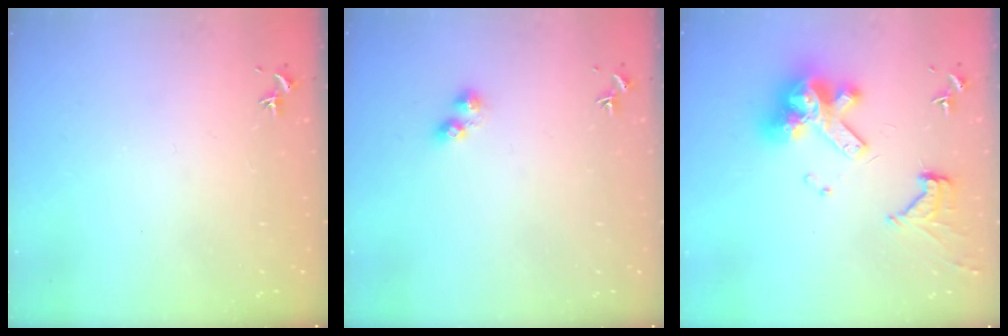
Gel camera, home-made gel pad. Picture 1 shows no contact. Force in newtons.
{"total": 3.3, "press": 3.3, "slide": 0.5}
{"total": 15.8, "press": 15.7, "slide": 1.8}